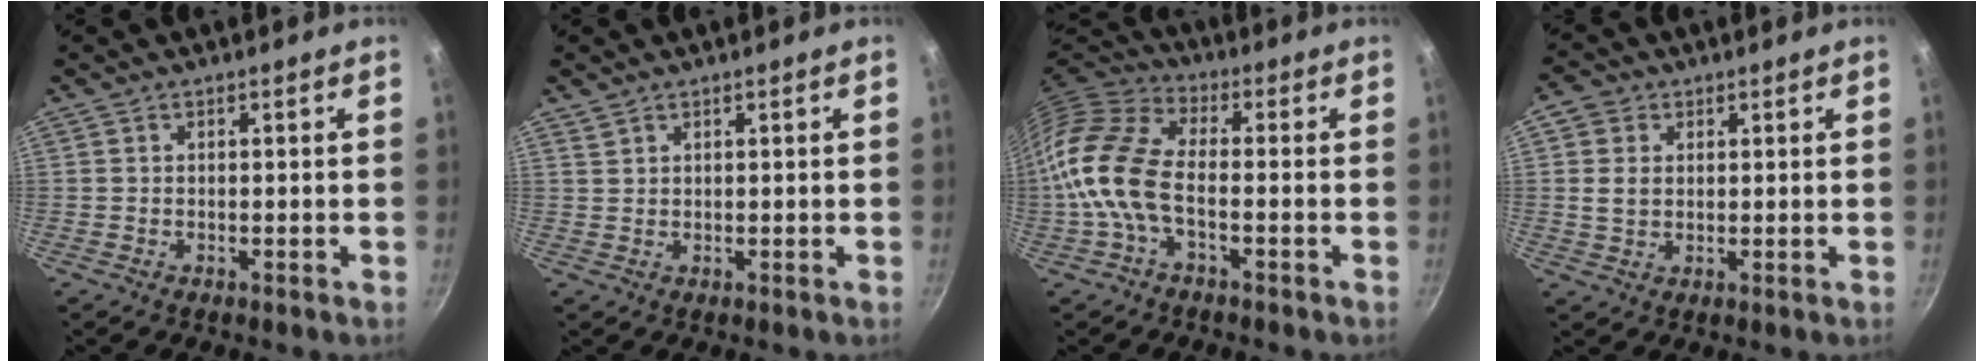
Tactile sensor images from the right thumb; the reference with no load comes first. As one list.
[{"total": 1.2, "force": [1.0, 0.6, 0.3], "torque": [-0.003, -0.002, 0.022]}, {"total": 12.7, "force": [-3.1, 6.9, 10.2], "torque": [-0.208, 0.036, -0.079]}, {"total": 4.9, "force": [1.0, 4.0, 2.6], "torque": [-0.031, 0.000, 0.013]}]